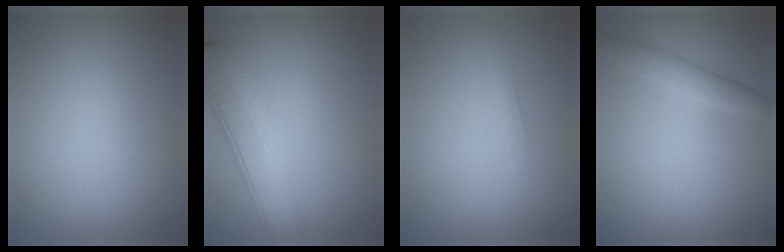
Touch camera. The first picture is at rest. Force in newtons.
{"total": 5.2, "press": 5.2, "slide": 0.4}
{"total": 0.8, "press": 0.8, "slide": 0.1}
{"total": 2.0, "press": 2.0, "slide": 0.3}